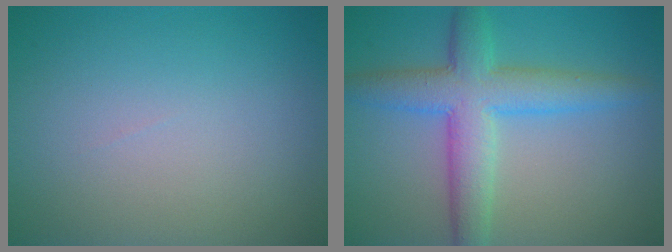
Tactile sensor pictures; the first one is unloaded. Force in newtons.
{"total": 6.0, "press": 6.0, "slide": 0.1}